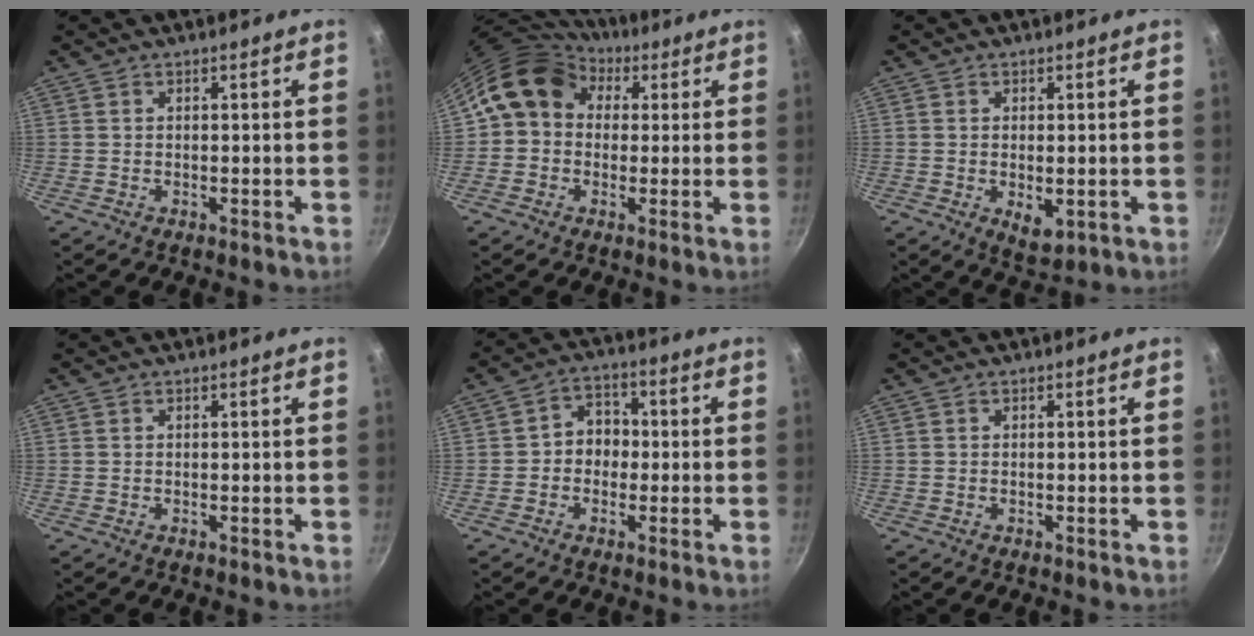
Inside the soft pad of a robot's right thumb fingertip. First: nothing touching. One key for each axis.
{"total": 11.5, "fx": 3.3, "fy": 9.5, "fz": 5.6, "tx": -0.069, "ty": 0.019, "tz": 0.039}
{"total": 4.7, "fx": -0.8, "fy": 2.5, "fz": 3.9, "tx": -0.056, "ty": -0.012, "tz": -0.004}
{"total": 0.0}
{"total": 5.9, "fx": -0.6, "fy": 5.0, "fz": 3.2, "tx": -0.008, "ty": 0.019, "tz": -0.020}
{"total": 0.0}